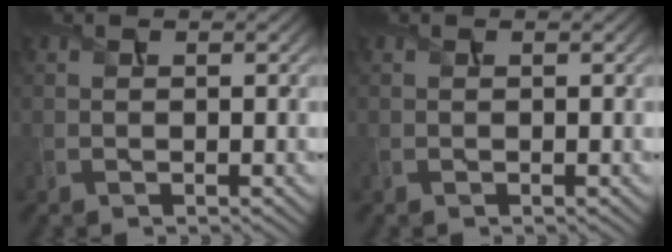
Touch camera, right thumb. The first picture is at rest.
{"total": 0.0}